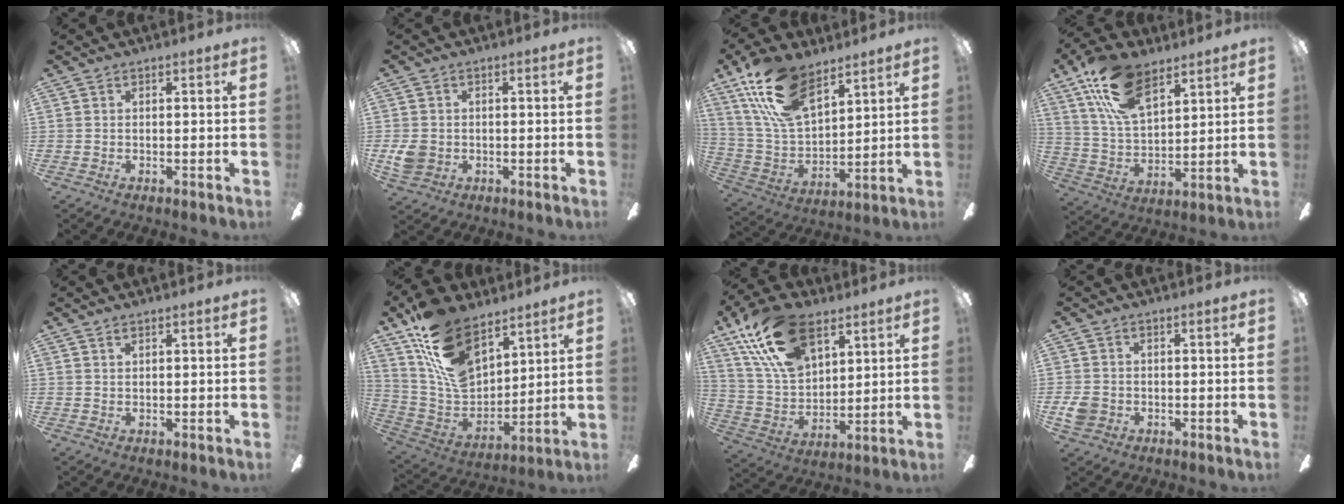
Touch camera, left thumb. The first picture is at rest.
{"total": 4.9, "force": [-0.5, 4.2, 2.5], "torque": [-0.049, 0.005, -0.009]}
{"total": 19.4, "force": [11.9, 9.8, 11.7], "torque": [-0.249, -0.042, 0.218]}
{"total": 18.0, "force": [10.8, 9.2, 11.1], "torque": [-0.214, -0.030, 0.195]}
{"total": 1.2, "force": [0.8, 0.6, 0.7], "torque": [-0.016, 0.003, 0.014]}
{"total": 20.0, "force": [12.1, 11.4, 11.2], "torque": [-0.221, -0.068, 0.226]}
{"total": 21.4, "force": [12.2, 12.0, 12.9], "torque": [-0.262, -0.038, 0.222]}
{"total": 4.1, "force": [-1.0, 3.4, 2.0], "torque": [-0.039, 0.003, -0.021]}